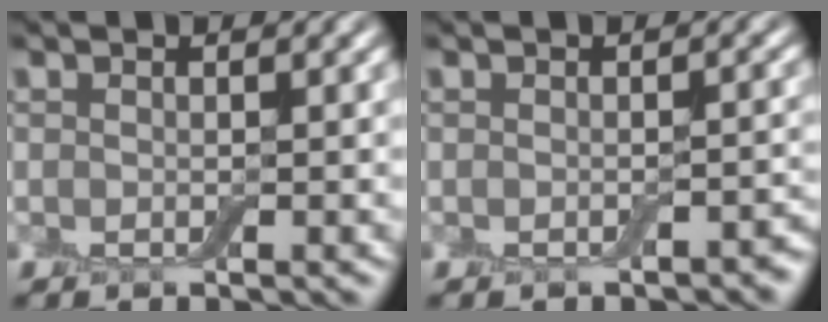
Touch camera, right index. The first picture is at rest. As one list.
[{"total": 1.5, "force": [-1.1, 0.6, 0.8], "torque": [-0.011, 0.002, -0.011]}]